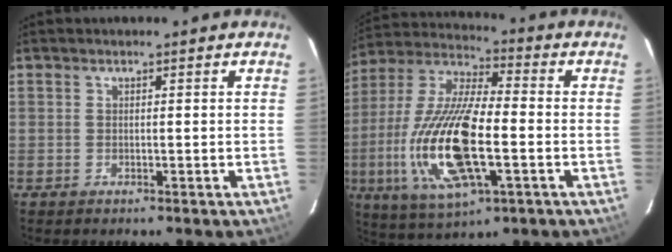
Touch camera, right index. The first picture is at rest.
{"total": 21.1, "force": [-4.9, 7.2, 19.2], "torque": [-0.402, -0.017, -0.095]}